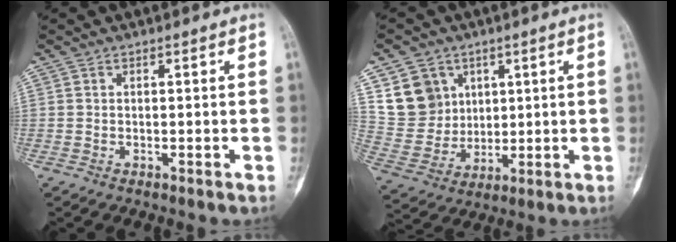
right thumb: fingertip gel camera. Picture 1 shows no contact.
{"total": 11.3, "force": [4.9, 9.6, 3.4], "torque": [-0.038, -0.021, 0.109]}